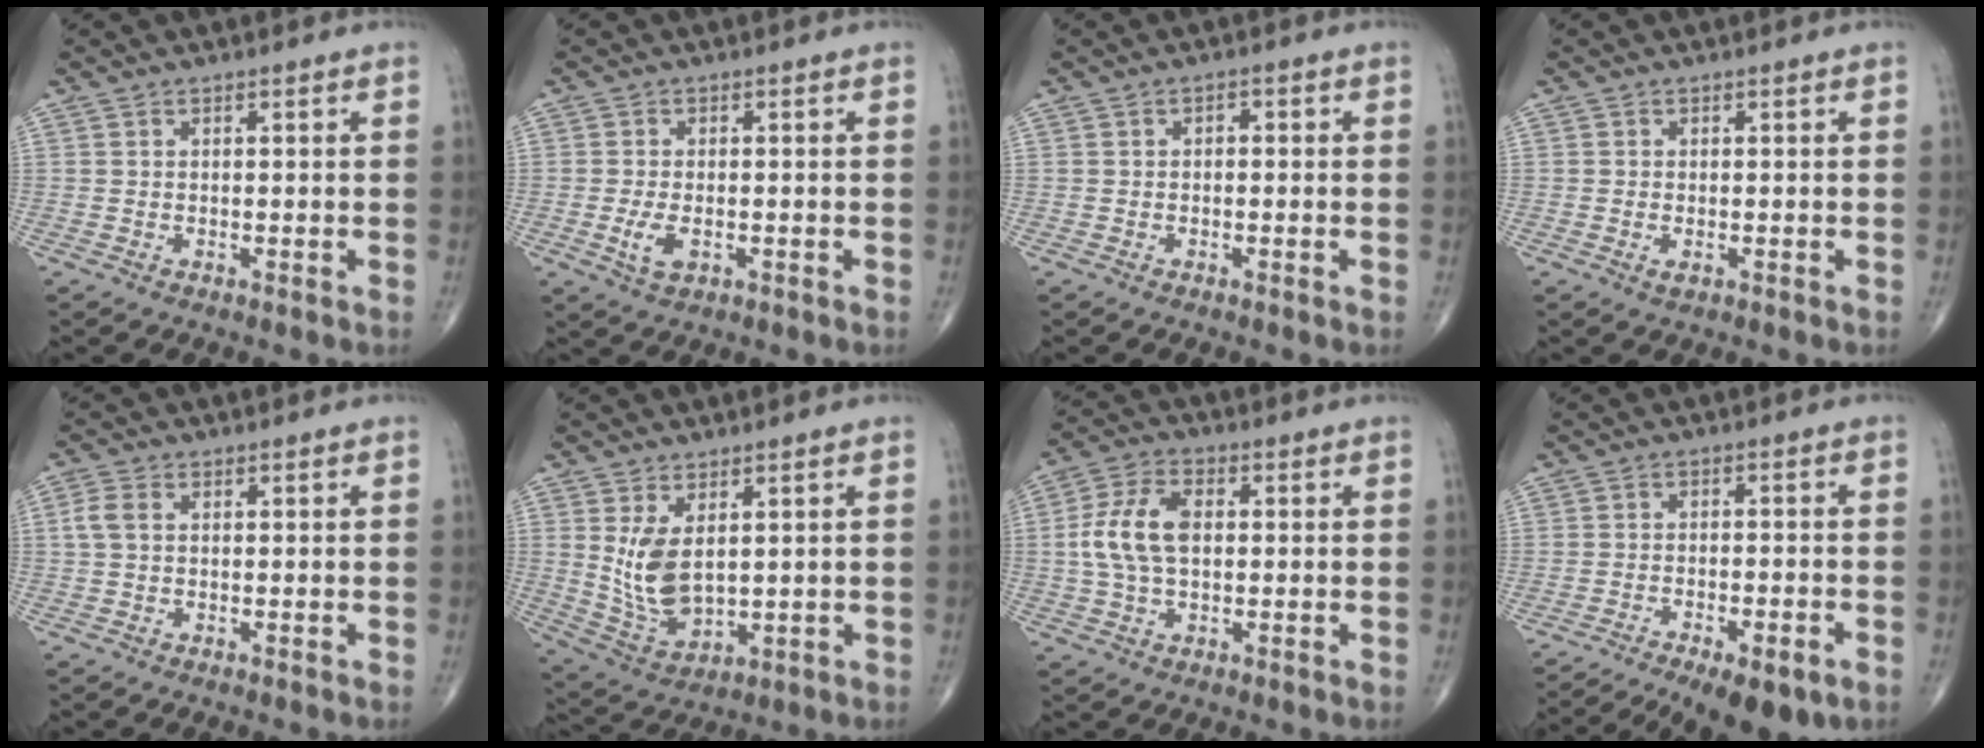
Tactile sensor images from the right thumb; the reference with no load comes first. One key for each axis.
{"total": 3.9, "fx": -1.0, "fy": 2.1, "fz": 3.2, "tx": -0.065, "ty": -0.005, "tz": -0.015}
{"total": 1.1, "fx": 0.0, "fy": 0.7, "fz": 0.8, "tx": -0.002, "ty": 0.003, "tz": -0.006}
{"total": 1.3, "fx": -0.4, "fy": 0.6, "fz": 1.0, "tx": -0.020, "ty": -0.001, "tz": -0.005}
{"total": 3.1, "fx": 0.4, "fy": 2.1, "fz": 2.2, "tx": -0.056, "ty": 0.009, "tz": 0.006}
{"total": 8.8, "fx": 2.0, "fy": 4.9, "fz": 7.0, "tx": -0.127, "ty": -0.023, "tz": 0.058}
{"total": 10.2, "fx": 0.6, "fy": 6.1, "fz": 8.1, "tx": -0.167, "ty": 0.016, "tz": 0.010}
{"total": 14.7, "fx": -9.7, "fy": 5.2, "fz": 9.7, "tx": -0.148, "ty": 0.020, "tz": -0.139}